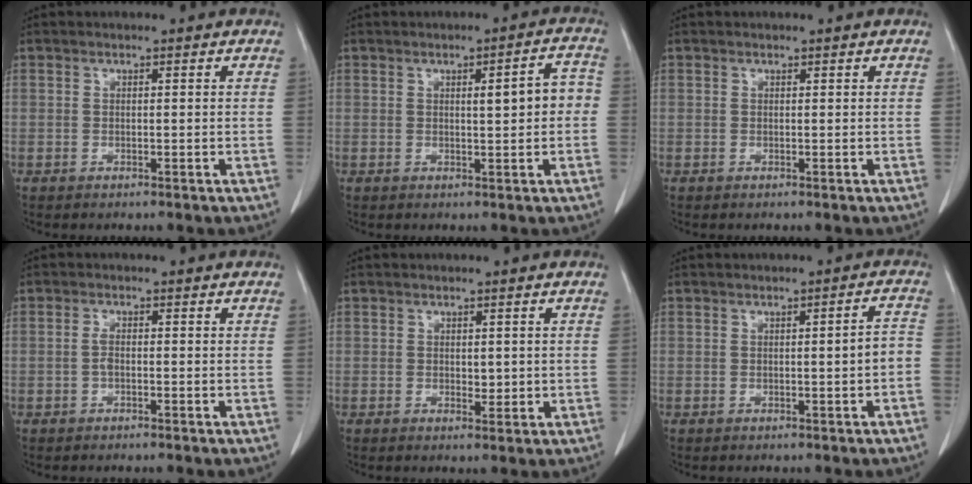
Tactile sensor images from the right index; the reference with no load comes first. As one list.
[{"total": 5.1, "force": [0.3, 1.1, 4.9], "torque": [-0.065, 0.017, 0.004]}, {"total": 0.0}, {"total": 1.3, "force": [-0.3, 0.4, 1.2], "torque": [-0.025, 0.002, -0.007]}, {"total": 1.8, "force": [0.2, 1.1, 1.4], "torque": [-0.018, -0.005, 0.008]}, {"total": 2.9, "force": [-0.5, 0.3, 2.9], "torque": [-0.036, 0.006, -0.006]}]